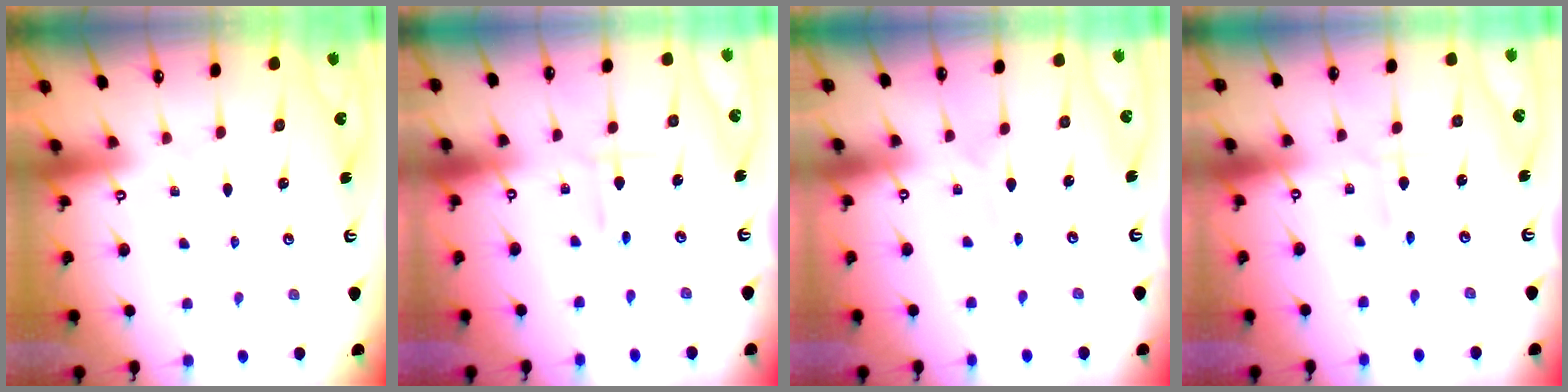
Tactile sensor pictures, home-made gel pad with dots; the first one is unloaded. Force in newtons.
{"total": 3.3, "press": 3.3, "slide": 0.3}
{"total": 2.8, "press": 2.7, "slide": 0.3}
{"total": 1.9, "press": 1.6, "slide": 0.9}